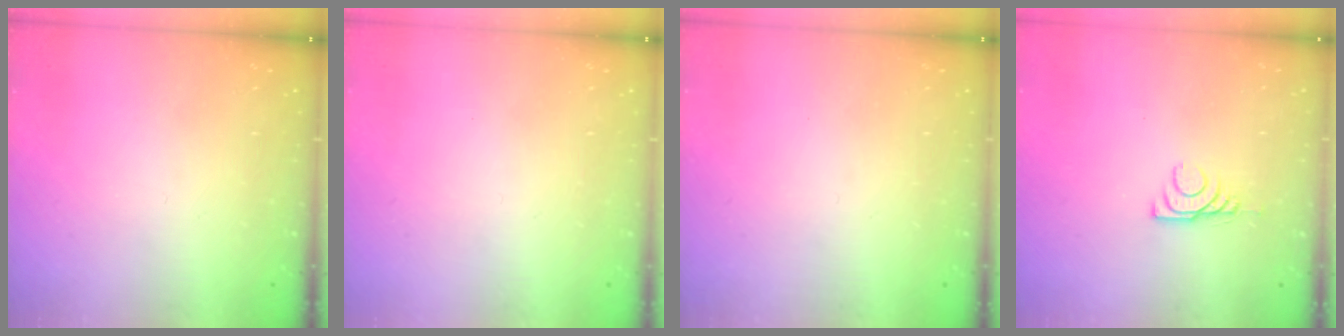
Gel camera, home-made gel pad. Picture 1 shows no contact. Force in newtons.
{"total": 1.8, "press": 1.8, "slide": 0.2}
{"total": 0.0}
{"total": 6.3, "press": 6.3, "slide": 0.9}